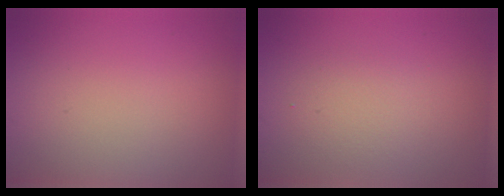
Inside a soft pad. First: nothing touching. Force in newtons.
{"total": 2.3, "press": 2.3, "slide": 0.1}